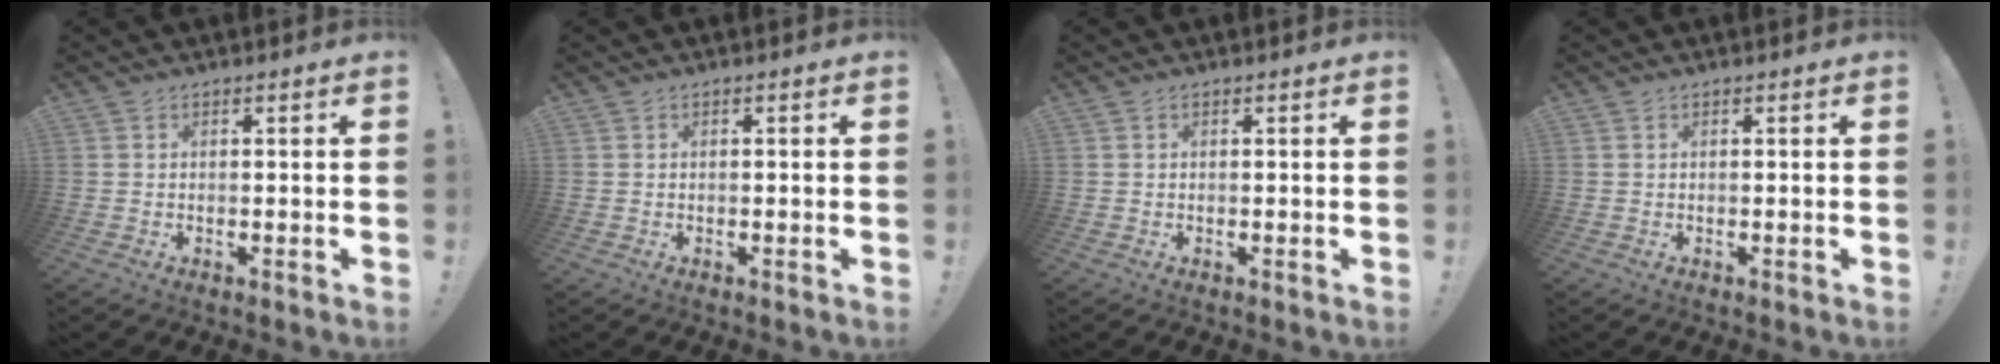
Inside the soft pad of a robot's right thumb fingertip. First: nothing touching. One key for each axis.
{"total": 0.0}
{"total": 0.0}
{"total": 0.0}